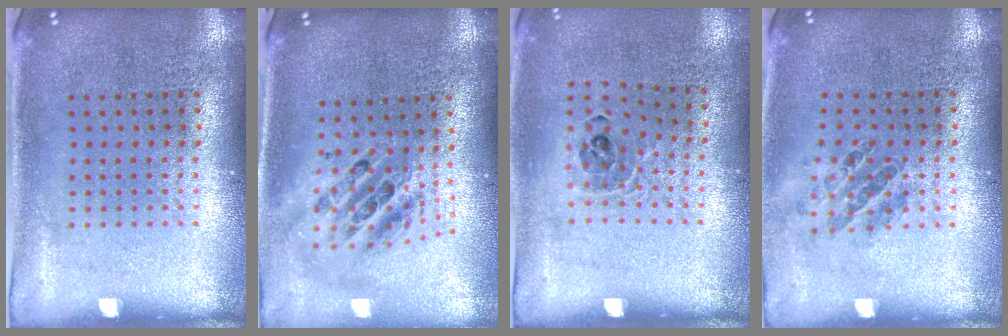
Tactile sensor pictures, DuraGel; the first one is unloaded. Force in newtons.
{"total": 2.2, "press": 1.6, "slide": 1.4}
{"total": 0.9, "press": 0.9, "slide": 0.1}
{"total": 0.9, "press": 0.9, "slide": 0.3}